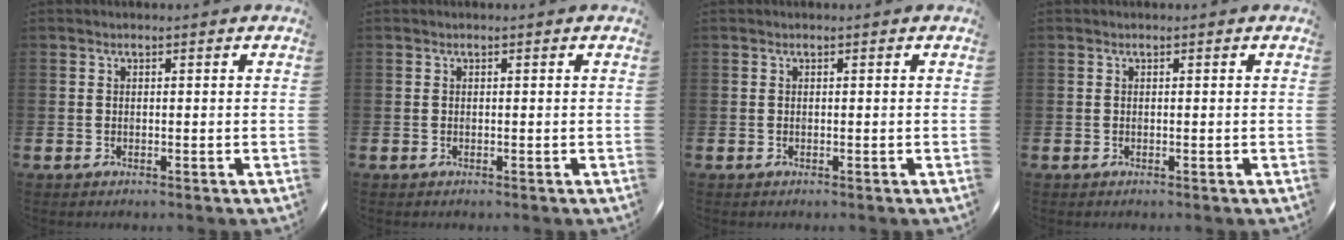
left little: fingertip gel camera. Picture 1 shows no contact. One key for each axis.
{"total": 0.0}
{"total": 0.0}
{"total": 0.0}